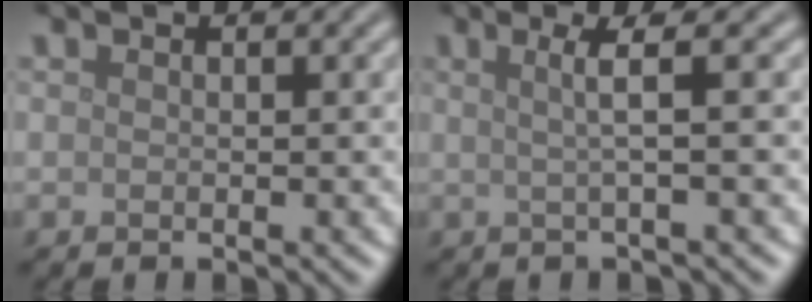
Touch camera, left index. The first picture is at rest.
{"total": 2.8, "force": [0.4, 0.5, 2.8], "torque": [-0.046, 0.006, 0.002]}